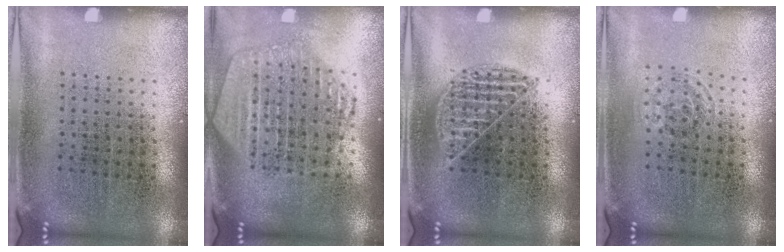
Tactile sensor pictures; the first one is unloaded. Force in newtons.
{"total": 2.1, "press": 1.9, "slide": 1.0}
{"total": 1.5, "press": 1.5, "slide": 0.3}
{"total": 0.8, "press": 0.5, "slide": 0.6}